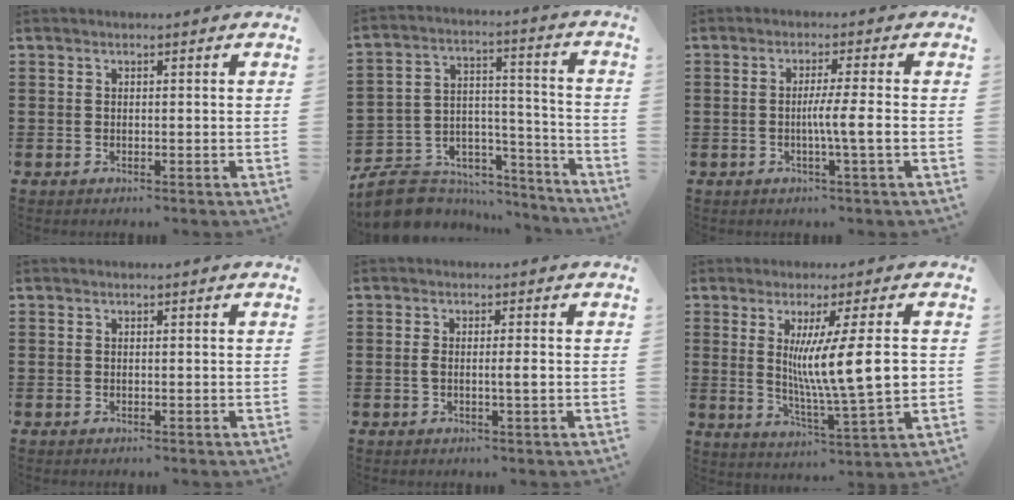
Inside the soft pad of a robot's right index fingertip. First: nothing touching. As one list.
[{"total": 7.9, "force": [-6.8, 3.7, 1.6], "torque": [-0.045, 0.006, -0.126]}, {"total": 4.7, "force": [-0.7, -0.5, 4.6], "torque": [-0.082, -0.007, -0.017]}, {"total": 0.0}, {"total": 2.2, "force": [-0.3, 0.1, 2.1], "torque": [-0.042, -0.002, -0.007]}, {"total": 11.5, "force": [1.8, 0.8, 11.3], "torque": [-0.206, -0.008, 0.027]}]